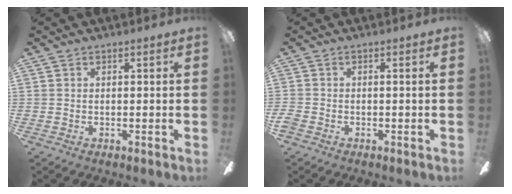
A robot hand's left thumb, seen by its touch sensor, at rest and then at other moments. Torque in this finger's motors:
{"motor_torque": [-1.02, 1.58, 0.50, -0.21, 0.14]}